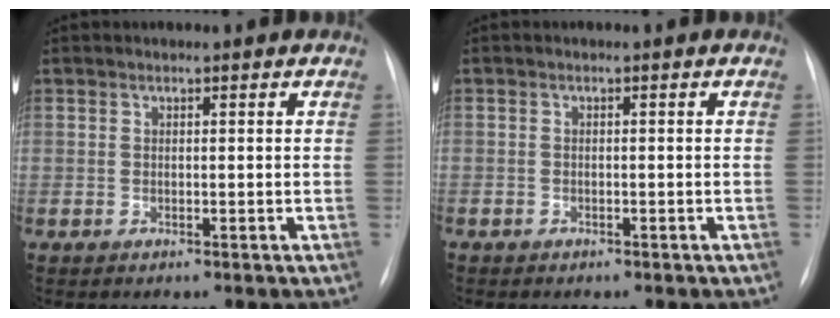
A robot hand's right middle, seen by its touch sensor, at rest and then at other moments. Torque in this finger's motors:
{"motor_torque": [0.66, -0.79, -0.01, -0.07]}